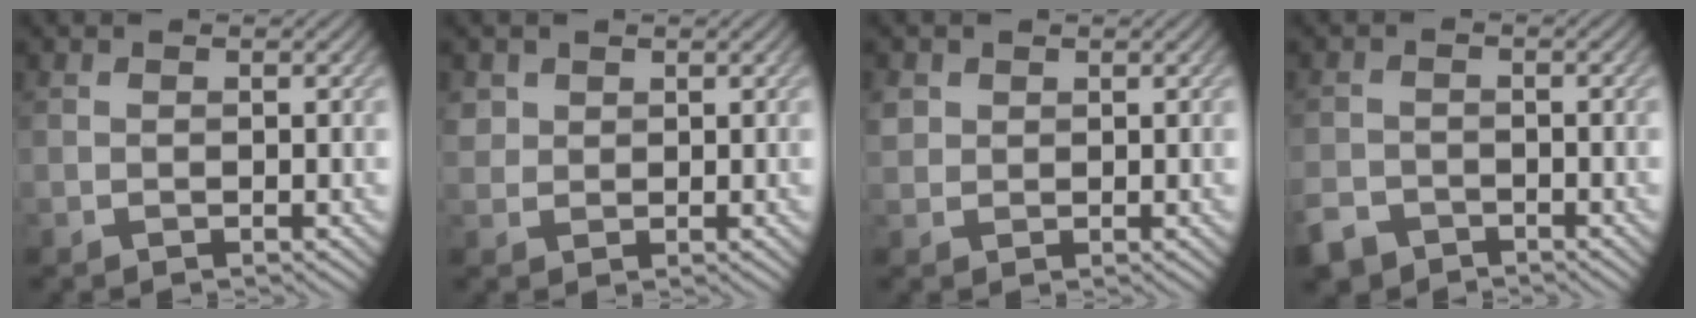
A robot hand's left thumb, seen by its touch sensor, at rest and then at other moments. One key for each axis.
{"total": 1.9, "fx": 1.1, "fy": 1.5, "fz": 0.3, "tx": -0.010, "ty": -0.001, "tz": 0.021}
{"total": 1.9, "fx": 0.9, "fy": 1.6, "fz": 0.5, "tx": -0.015, "ty": 0.000, "tz": 0.017}
{"total": 3.5, "fx": -2.8, "fy": 1.8, "fz": 1.0, "tx": -0.024, "ty": -0.008, "tz": -0.060}